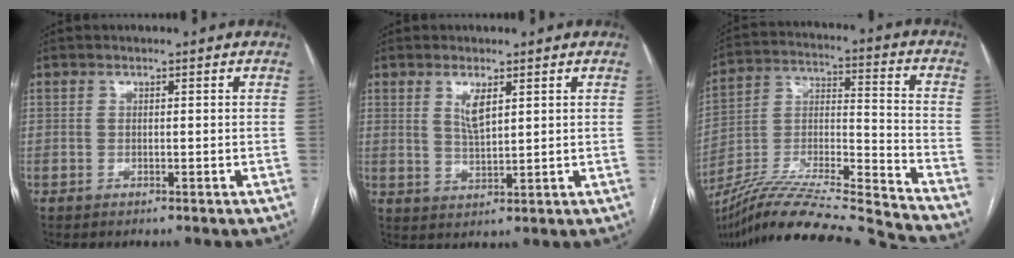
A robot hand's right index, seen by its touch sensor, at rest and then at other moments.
{"total": 3.6, "force": [1.8, 0.9, 3.1], "torque": [-0.065, -0.005, 0.039]}
{"total": 24.7, "force": [-22.7, -0.5, 9.9], "torque": [-0.188, -0.017, -0.377]}